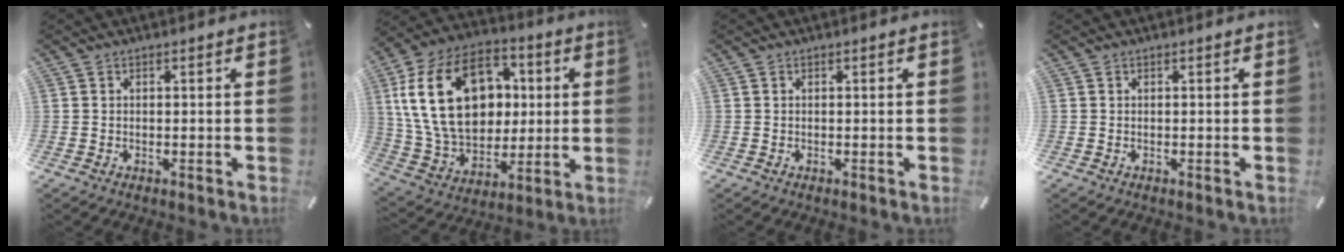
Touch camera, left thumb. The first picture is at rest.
{"total": 24.2, "force": [4.3, 17.8, 15.8], "torque": [-0.315, 0.004, 0.077]}
{"total": 0.0}
{"total": 0.0}